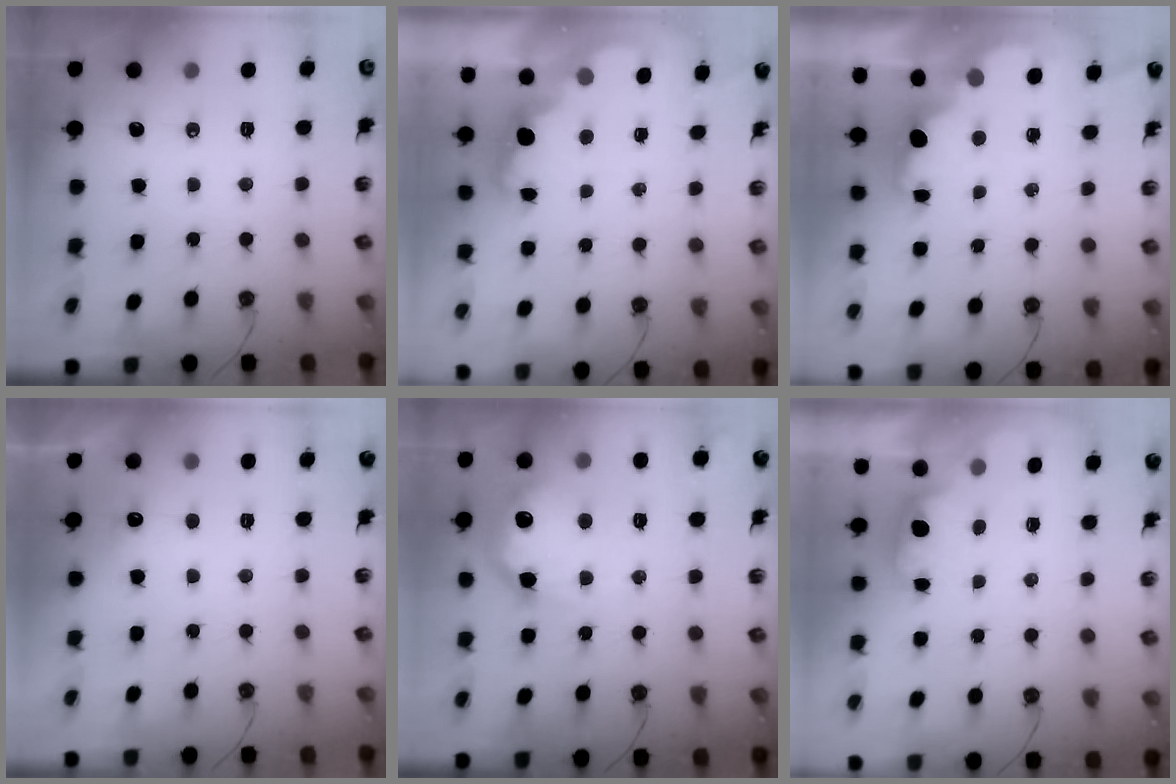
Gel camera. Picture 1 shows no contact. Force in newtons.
{"total": 2.2, "press": 2.2, "slide": 0.5}
{"total": 1.9, "press": 1.7, "slide": 0.8}
{"total": 6.2, "press": 6.1, "slide": 1.2}
{"total": 17.3, "press": 17.2, "slide": 1.3}
{"total": 0.8, "press": 0.4, "slide": 0.7}